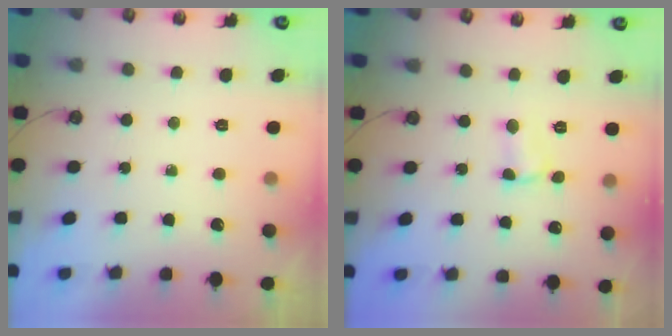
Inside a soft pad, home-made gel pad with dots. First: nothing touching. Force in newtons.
{"total": 1.9, "press": 1.9, "slide": 0.3}